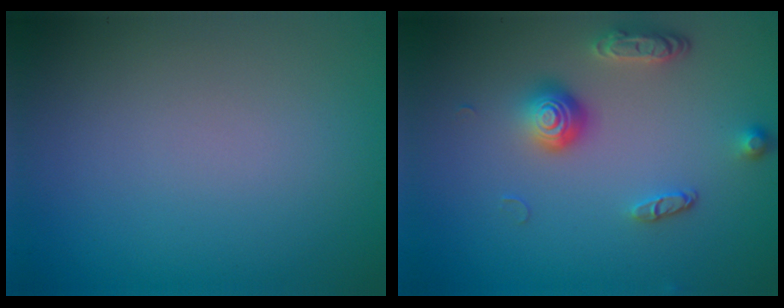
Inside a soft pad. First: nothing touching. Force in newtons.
{"total": 3.7, "press": 2.8, "slide": 2.4}